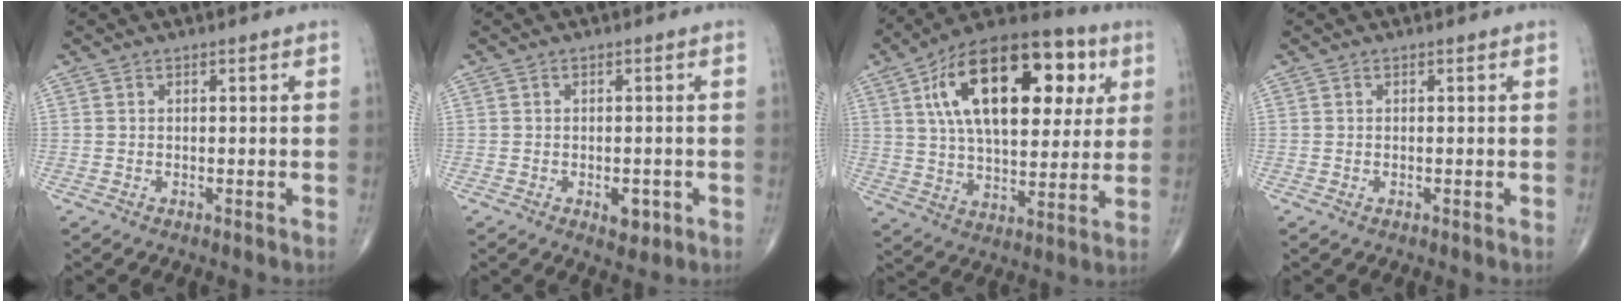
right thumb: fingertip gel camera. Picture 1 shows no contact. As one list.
[{"total": 3.3, "force": [-1.2, 1.8, 2.5], "torque": [-0.023, 0.002, -0.009]}, {"total": 25.9, "force": [8.1, 13.5, 20.6], "torque": [-0.308, 0.004, 0.124]}, {"total": 0.0}]